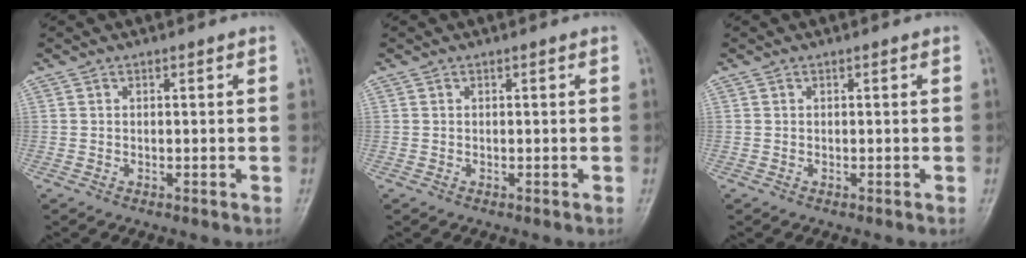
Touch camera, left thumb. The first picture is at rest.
{"total": 0.0}
{"total": 0.0}